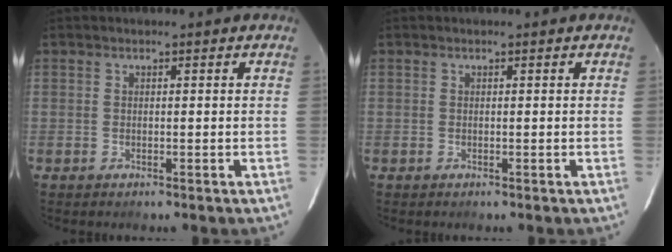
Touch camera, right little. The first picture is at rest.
{"total": 0.0}